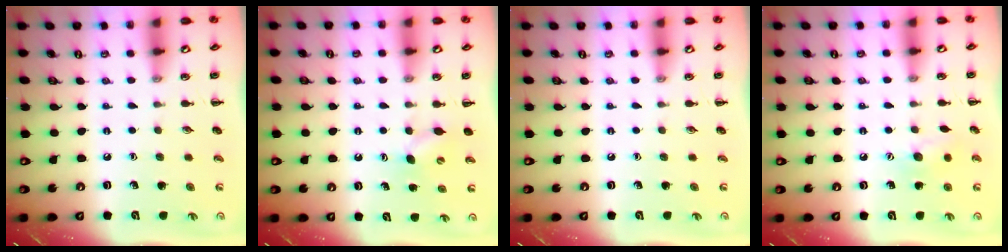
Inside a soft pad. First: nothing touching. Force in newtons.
{"total": 4.5, "press": 4.3, "slide": 1.2}
{"total": 0.0}
{"total": 7.7, "press": 7.6, "slide": 1.3}